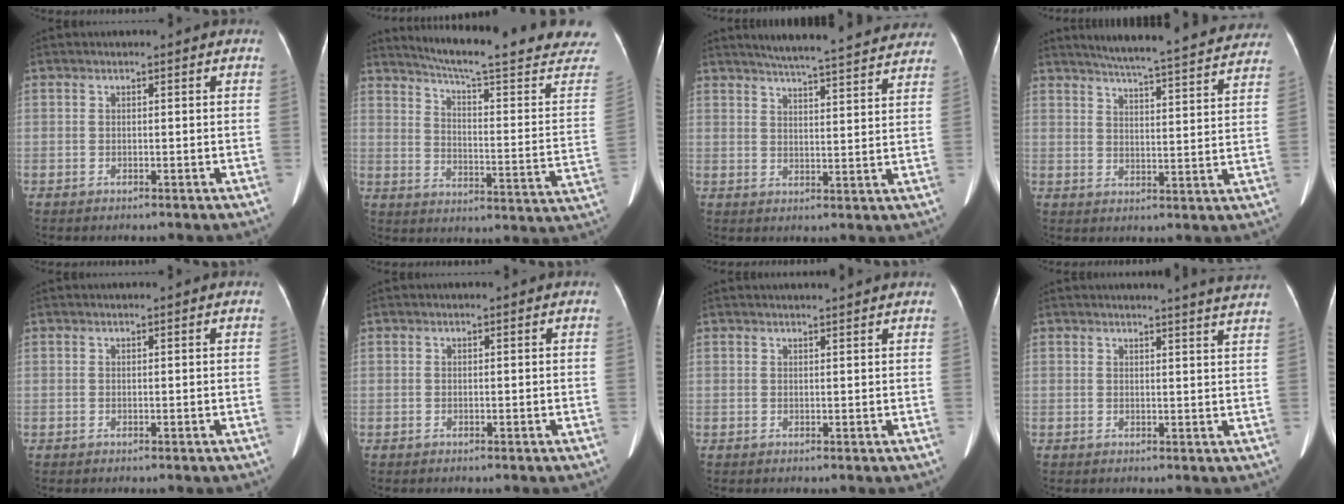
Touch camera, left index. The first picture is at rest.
{"total": 25.2, "force": [22.6, 0.7, 11.2], "torque": [-0.159, -0.084, 0.277]}
{"total": 21.2, "force": [19.5, 1.9, 8.1], "torque": [-0.117, -0.011, 0.240]}
{"total": 24.0, "force": [22.0, 2.0, 9.4], "torque": [-0.139, -0.030, 0.269]}
{"total": 0.0}
{"total": 0.0}
{"total": 4.8, "force": [4.5, -0.4, 1.5], "torque": [-0.018, 0.019, 0.051]}
{"total": 8.5, "force": [8.0, -1.3, 2.4], "torque": [-0.026, -0.031, 0.071]}